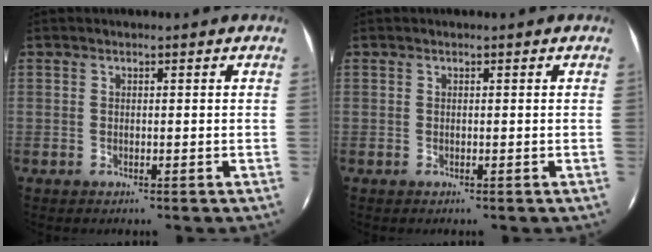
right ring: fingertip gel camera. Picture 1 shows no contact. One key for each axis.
{"total": 0.0}